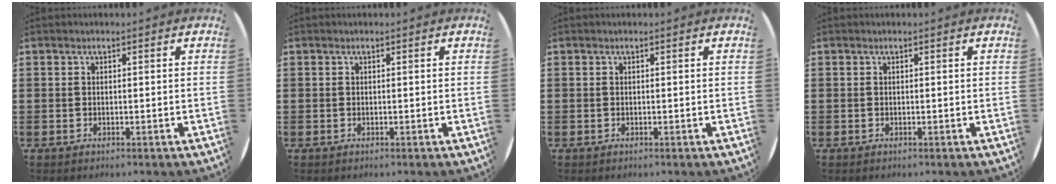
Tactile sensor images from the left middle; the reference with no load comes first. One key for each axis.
{"total": 0.0}
{"total": 0.0}
{"total": 0.0}